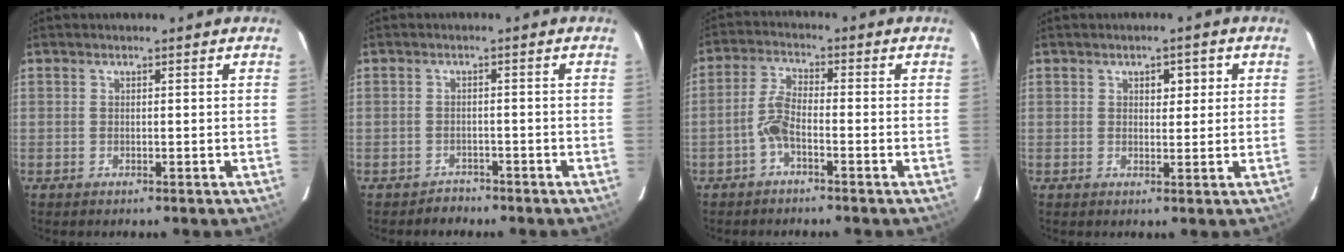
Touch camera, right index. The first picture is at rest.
{"total": 1.9, "force": [-1.6, 1.0, -0.4], "torque": [0.002, 0.003, -0.025]}
{"total": 4.4, "force": [-1.9, 1.2, 3.8], "torque": [-0.084, 0.010, -0.042]}
{"total": 2.8, "force": [1.1, 1.6, 2.1], "torque": [-0.027, 0.009, 0.015]}